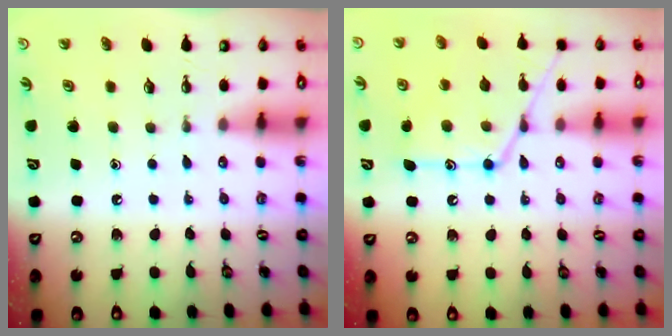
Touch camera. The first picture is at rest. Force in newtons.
{"total": 15.1, "press": 15.0, "slide": 1.0}